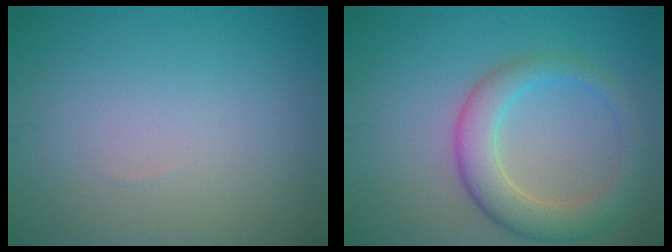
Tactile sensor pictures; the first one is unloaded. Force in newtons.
{"total": 4.8, "press": 4.8, "slide": 0.3}